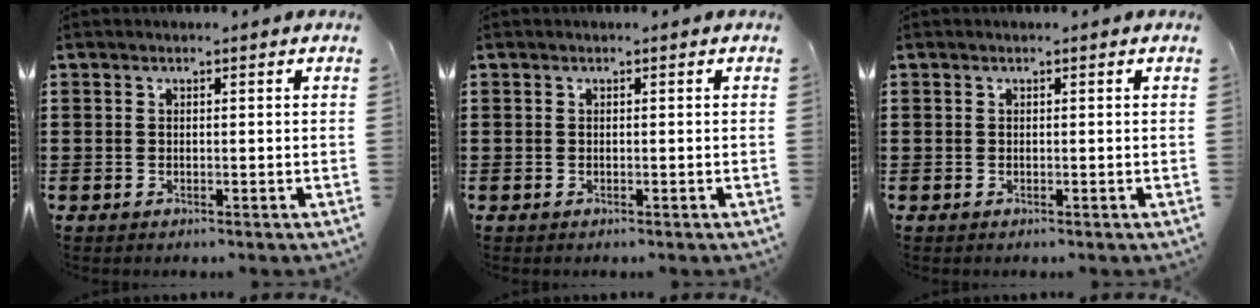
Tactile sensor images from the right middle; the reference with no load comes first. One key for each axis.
{"total": 0.0}
{"total": 0.0}